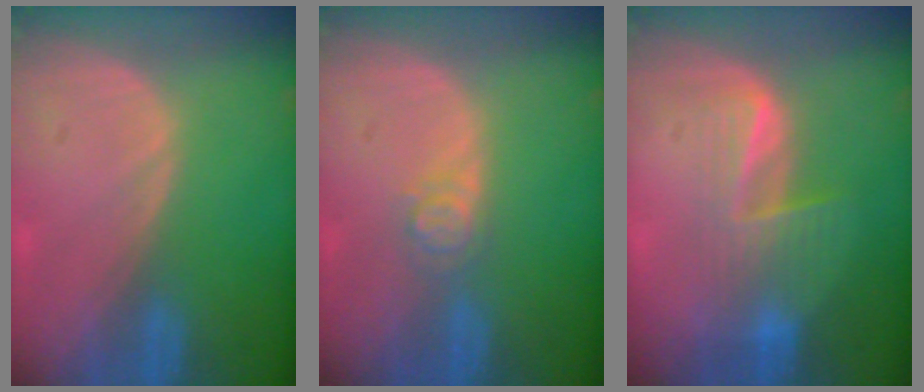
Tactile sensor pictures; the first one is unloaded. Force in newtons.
{"total": 2.6, "press": 2.6, "slide": 0.3}
{"total": 6.2, "press": 5.9, "slide": 1.9}